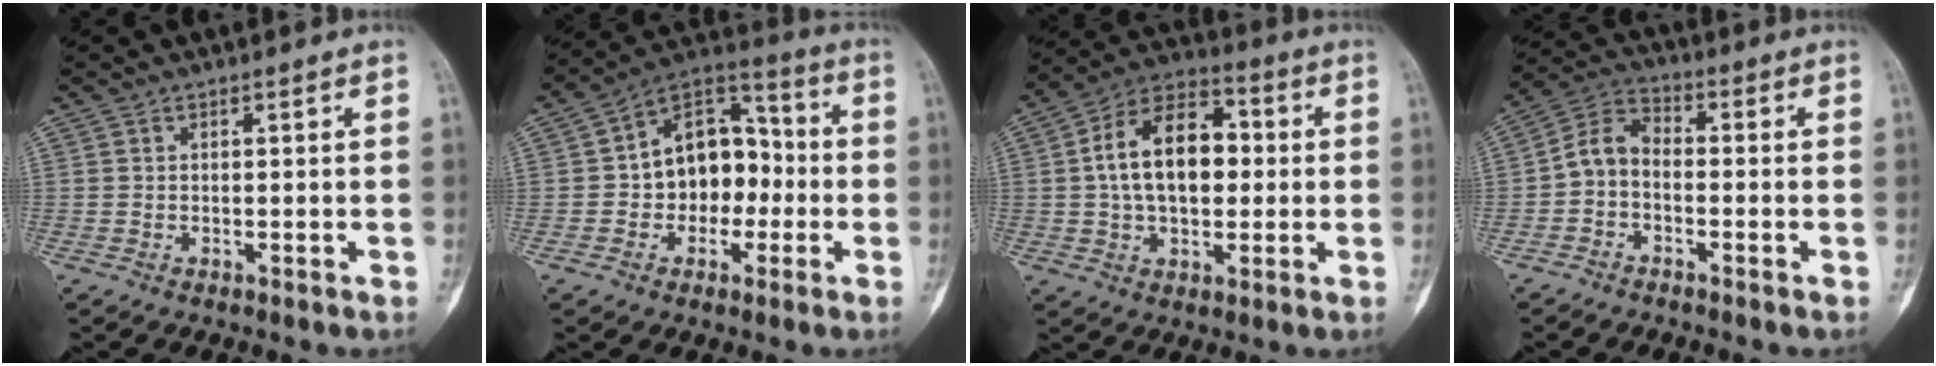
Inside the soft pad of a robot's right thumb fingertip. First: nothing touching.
{"total": 14.3, "force": [-1.3, 10.1, 9.9], "torque": [-0.103, 0.045, -0.031]}
{"total": 15.5, "force": [1.2, 9.6, 12.2], "torque": [-0.182, 0.025, 0.012]}
{"total": 6.1, "force": [-1.5, 4.2, 4.3], "torque": [-0.072, 0.031, -0.045]}